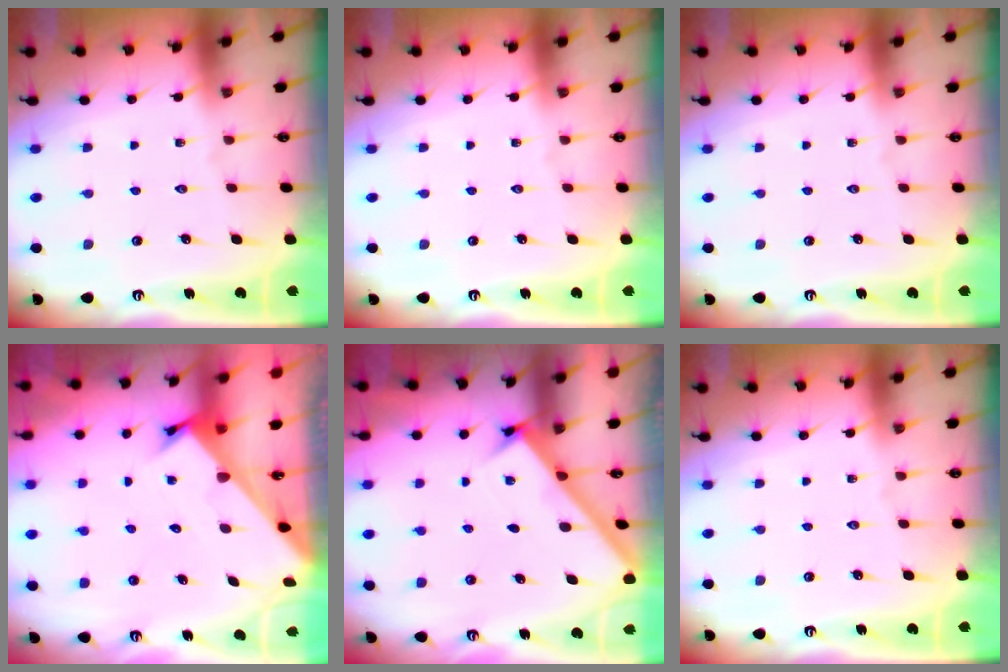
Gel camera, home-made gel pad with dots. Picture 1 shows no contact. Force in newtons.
{"total": 0.0}
{"total": 0.0}
{"total": 2.3, "press": 2.3, "slide": 0.2}
{"total": 2.7, "press": 2.6, "slide": 0.3}
{"total": 0.0}